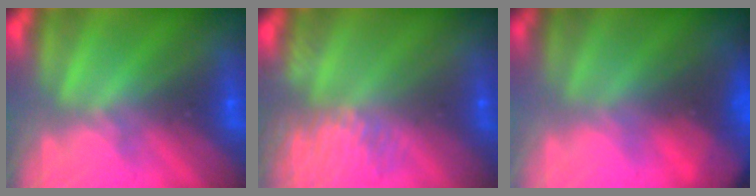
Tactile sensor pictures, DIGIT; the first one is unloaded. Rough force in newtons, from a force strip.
{"total": 9.0}
{"total": 8.9}